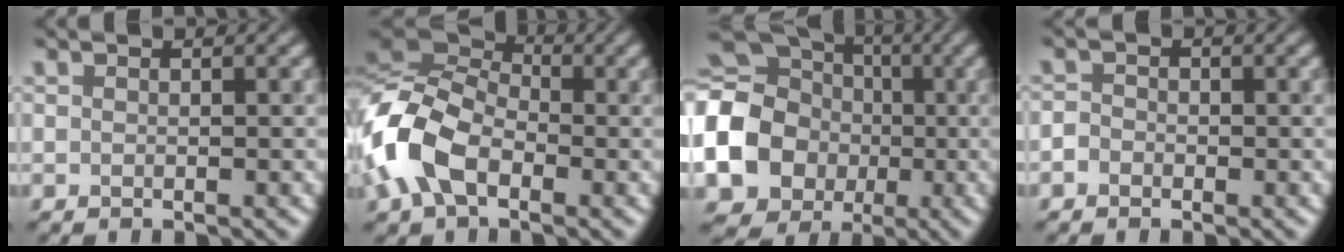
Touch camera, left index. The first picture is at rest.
{"total": 9.8, "force": [-2.8, 6.4, 6.9], "torque": [-0.166, 0.005, -0.078]}
{"total": 21.2, "force": [-2.5, 19.4, 8.1], "torque": [-0.216, -0.006, -0.097]}
{"total": 1.3, "force": [-0.6, 1.1, 0.5], "torque": [-0.001, 0.000, -0.017]}